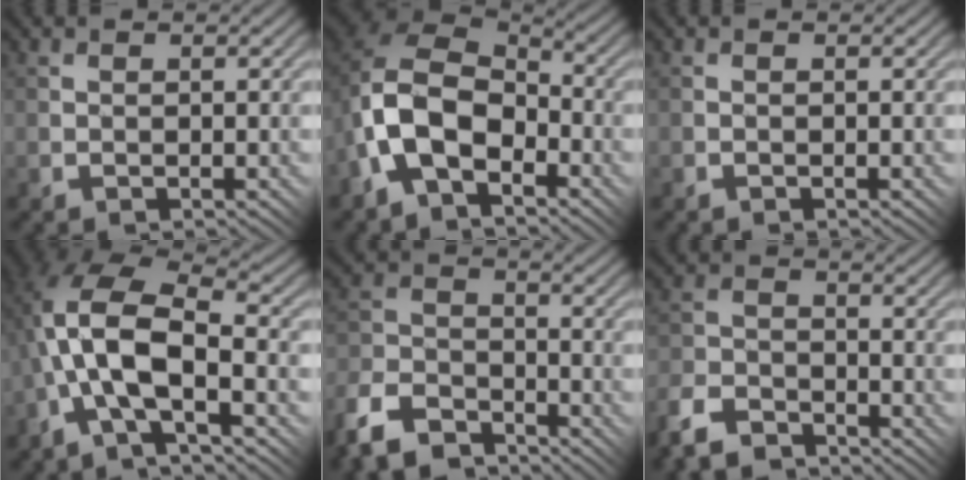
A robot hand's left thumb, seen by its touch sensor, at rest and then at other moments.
{"total": 12.2, "force": [-4.2, 8.1, 8.2], "torque": [-0.179, -0.020, -0.083]}
{"total": 0.0}
{"total": 11.0, "force": [-2.1, 4.8, 9.6], "torque": [-0.212, 0.017, -0.051]}
{"total": 9.8, "force": [-7.9, 4.4, 3.8], "torque": [-0.099, -0.012, -0.164]}
{"total": 6.9, "force": [-5.9, 2.8, 2.3], "torque": [-0.056, -0.007, -0.126]}